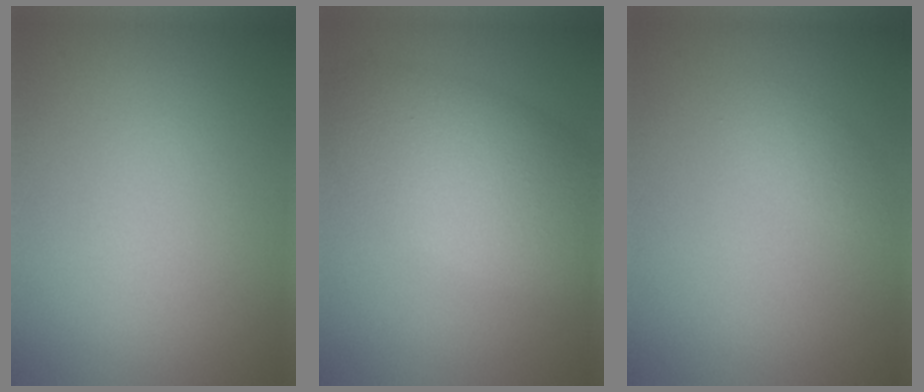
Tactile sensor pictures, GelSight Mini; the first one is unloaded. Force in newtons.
{"total": 8.0, "press": 8.0, "slide": 0.3}
{"total": 1.2, "press": 1.2, "slide": 0.0}